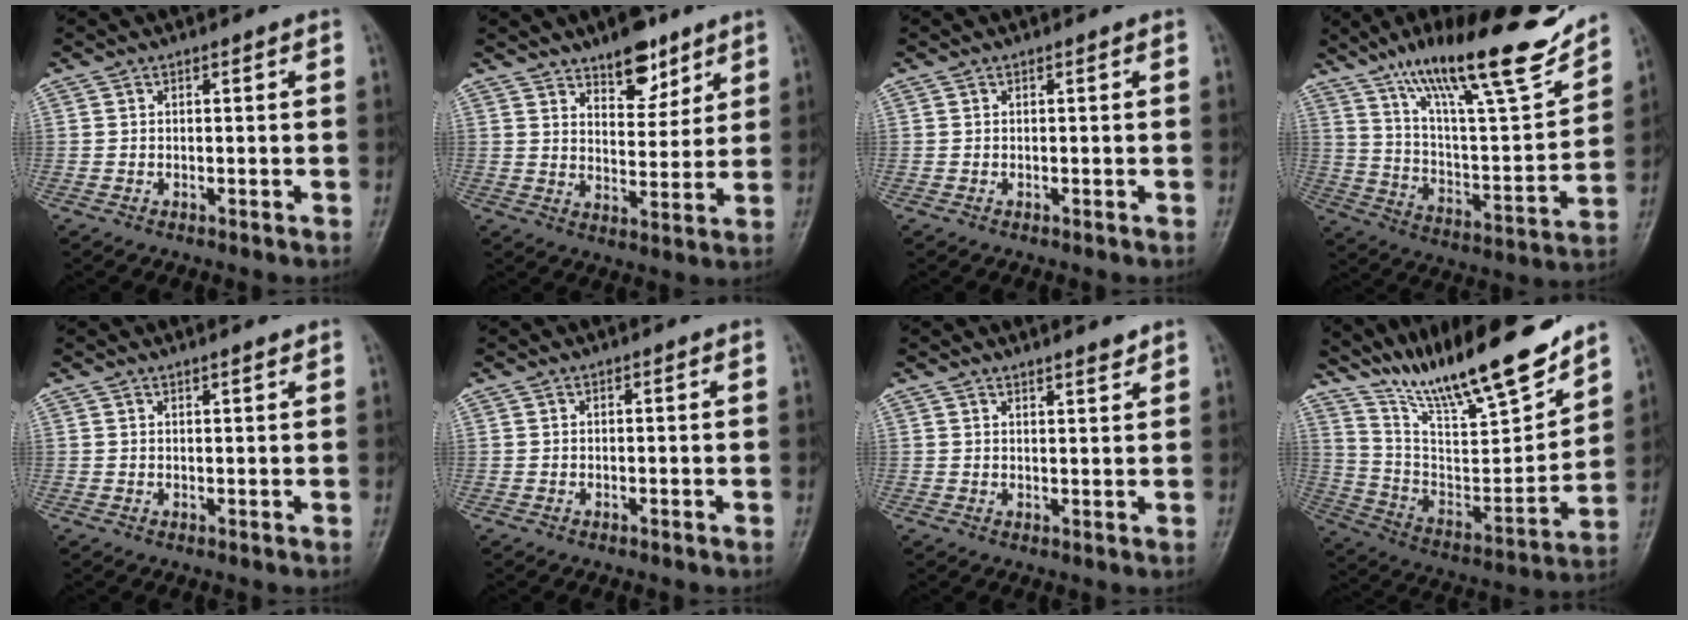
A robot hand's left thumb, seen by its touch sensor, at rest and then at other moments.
{"total": 9.3, "force": [6.4, 4.3, 5.2], "torque": [-0.046, -0.041, 0.100]}
{"total": 0.0}
{"total": 24.7, "force": [17.4, 5.2, 16.7], "torque": [-0.241, -0.070, 0.293]}
{"total": 1.3, "force": [1.1, 0.1, 0.7], "torque": [-0.009, -0.007, 0.018]}
{"total": 0.0}
{"total": 2.4, "force": [2.1, 0.4, 1.1], "torque": [-0.012, -0.018, 0.032]}
{"total": 23.4, "force": [18.7, 4.5, 13.2], "torque": [-0.189, -0.093, 0.328]}